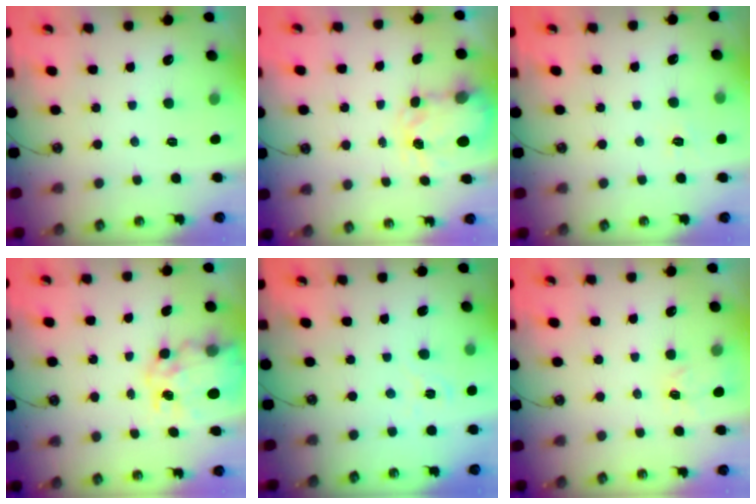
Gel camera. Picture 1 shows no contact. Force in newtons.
{"total": 3.8, "press": 3.8, "slide": 0.6}
{"total": 5.0, "press": 5.0, "slide": 0.6}
{"total": 10.3, "press": 10.3, "slide": 1.0}
{"total": 1.6, "press": 1.5, "slide": 0.3}
{"total": 3.7, "press": 3.7, "slide": 0.6}